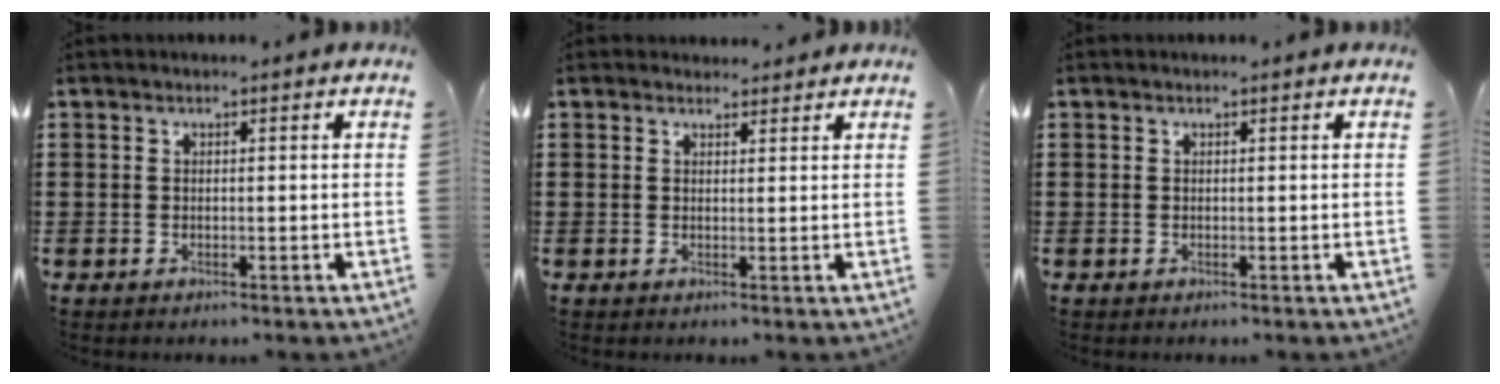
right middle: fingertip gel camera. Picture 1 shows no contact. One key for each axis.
{"total": 1.4, "fx": 1.3, "fy": 0.5, "fz": 0.0, "tx": 0.006, "ty": 0.001, "tz": 0.023}
{"total": 0.0}